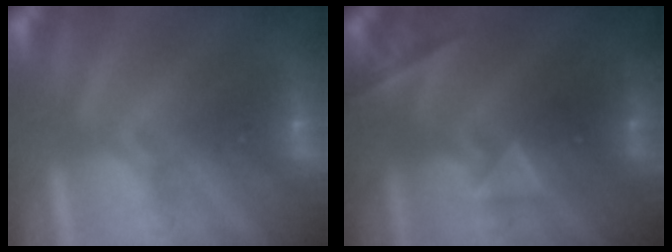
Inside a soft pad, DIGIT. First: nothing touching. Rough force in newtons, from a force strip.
{"total": 2.3}